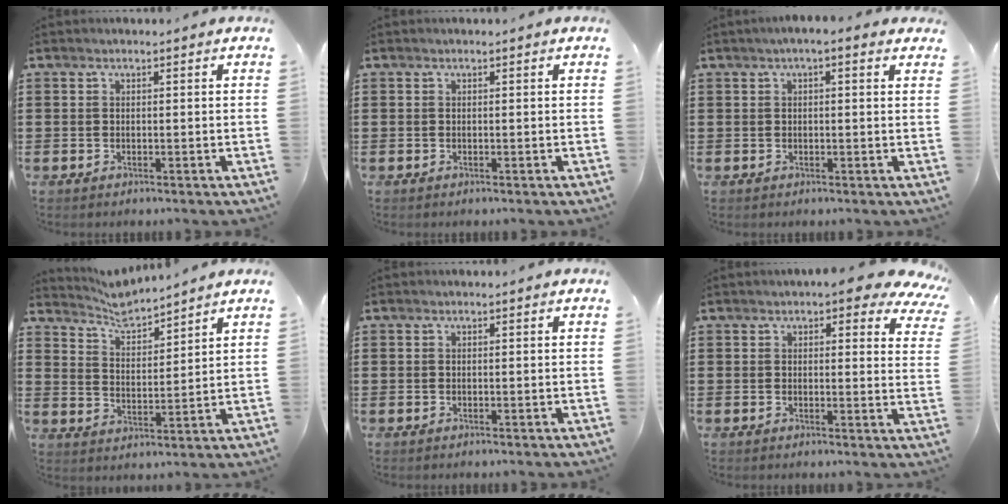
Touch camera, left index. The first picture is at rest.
{"total": 0.0}
{"total": 1.8, "force": [0.8, 0.3, 1.6], "torque": [-0.032, 0.004, 0.014]}
{"total": 4.3, "force": [4.3, -0.2, 0.4], "torque": [-0.028, -0.027, 0.073]}
{"total": 0.0}
{"total": 4.3, "force": [3.4, 1.2, 2.4], "torque": [-0.042, -0.009, 0.057]}